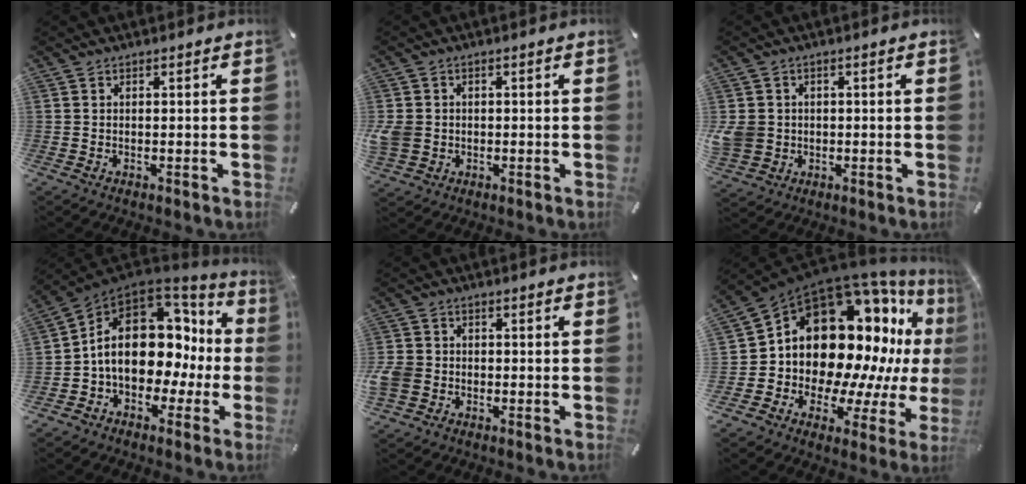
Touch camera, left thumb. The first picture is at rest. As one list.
[{"total": 4.6, "force": [-0.5, 4.1, 2.0], "torque": [-0.057, 0.001, -0.011]}, {"total": 5.7, "force": [-0.2, 5.4, 1.8], "torque": [-0.052, 0.004, -0.003]}, {"total": 16.3, "force": [1.1, 11.8, 11.2], "torque": [-0.193, -0.008, 0.022]}, {"total": 4.7, "force": [-1.5, 4.0, 1.8], "torque": [-0.044, 0.007, -0.029]}, {"total": 20.8, "force": [6.7, 15.0, 12.7], "torque": [-0.185, -0.108, 0.146]}]